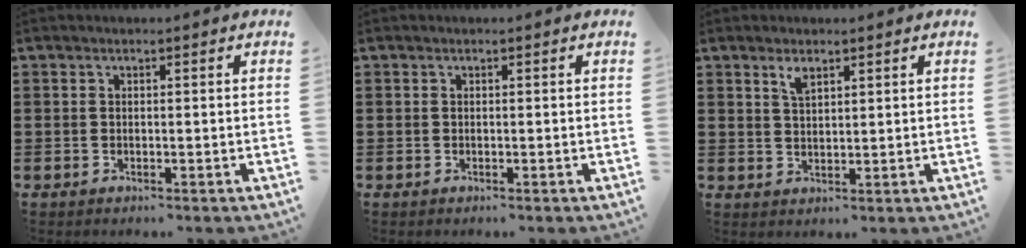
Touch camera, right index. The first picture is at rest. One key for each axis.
{"total": 0.0}
{"total": 2.3, "fx": 1.6, "fy": 0.8, "fz": 1.4, "tx": -0.031, "ty": 0.003, "tz": 0.029}